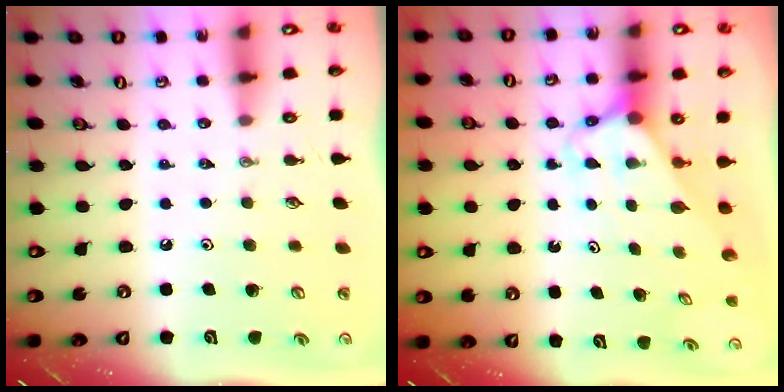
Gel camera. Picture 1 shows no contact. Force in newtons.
{"total": 2.8, "press": 2.8, "slide": 0.2}